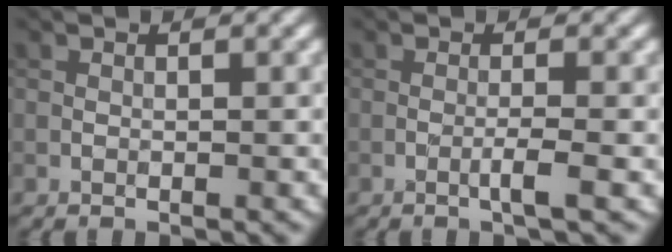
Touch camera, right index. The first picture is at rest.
{"total": 1.4, "force": [-0.5, 0.1, 1.3], "torque": [-0.022, 0.003, -0.014]}